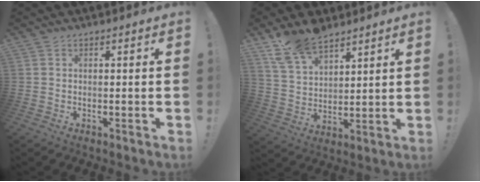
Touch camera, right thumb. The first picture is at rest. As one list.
[{"total": 12.2, "force": [10.0, 5.4, 4.4], "torque": [-0.088, -0.065, 0.190]}]